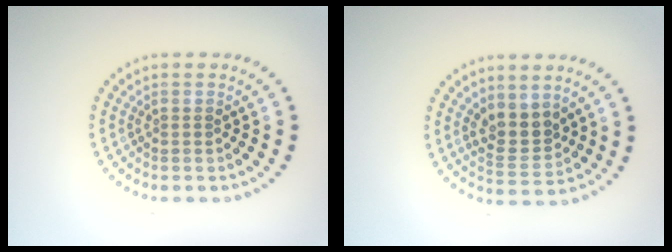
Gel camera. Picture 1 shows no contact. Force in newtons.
{"total": 3.0, "press": 2.7, "slide": 1.2}